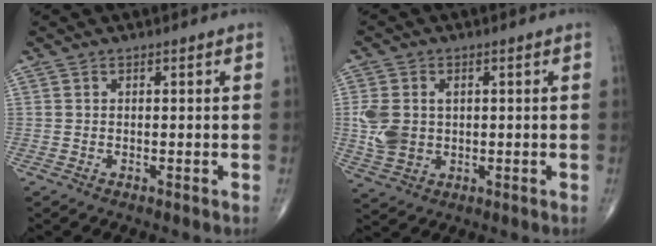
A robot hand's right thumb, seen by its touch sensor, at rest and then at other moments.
{"total": 7.4, "force": [0.6, 5.4, 5.0], "torque": [-0.103, 0.004, 0.020]}